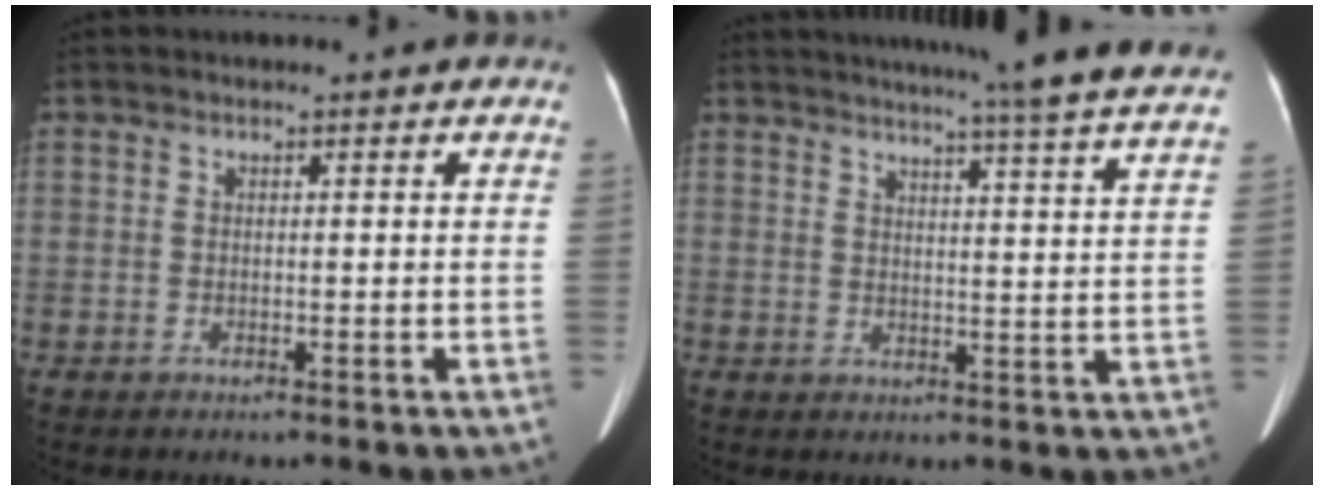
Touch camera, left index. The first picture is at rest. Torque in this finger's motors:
{"motor_torque": [0.88, -1.26, 0.27, 0.08]}